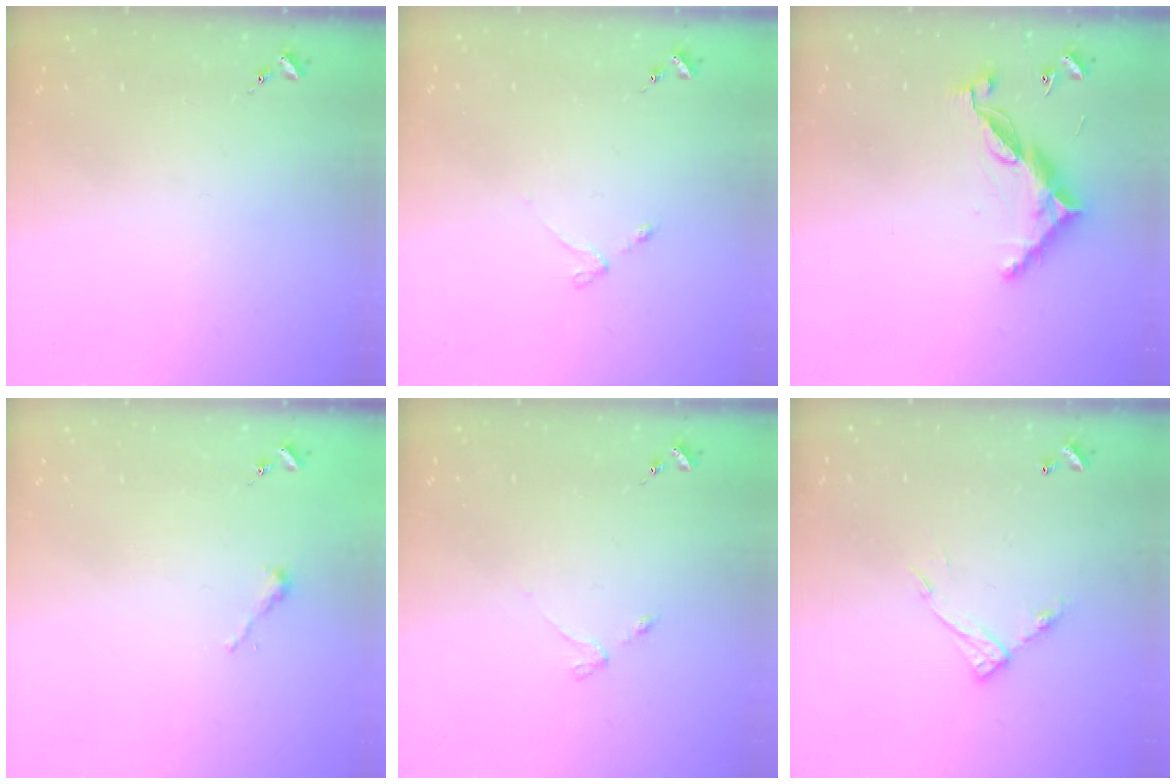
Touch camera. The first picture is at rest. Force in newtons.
{"total": 3.0, "press": 2.9, "slide": 0.5}
{"total": 10.4, "press": 10.4, "slide": 0.4}
{"total": 2.5, "press": 2.5, "slide": 0.2}
{"total": 3.0, "press": 2.9, "slide": 0.5}
{"total": 9.4, "press": 9.4, "slide": 0.5}